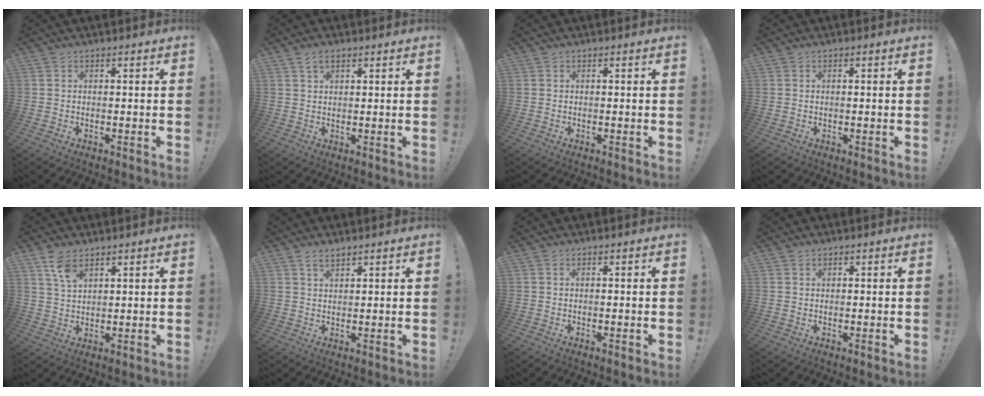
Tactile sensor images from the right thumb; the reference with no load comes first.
{"total": 3.2, "force": [1.9, 1.5, 2.1], "torque": [-0.031, -0.006, 0.033]}
{"total": 0.0}
{"total": 0.0}
{"total": 6.2, "force": [4.0, 2.8, 3.7], "torque": [-0.062, -0.021, 0.073]}
{"total": 2.6, "force": [2.1, 0.8, 1.3], "torque": [-0.017, -0.012, 0.035]}
{"total": 0.0}
{"total": 0.8, "force": [0.6, 0.5, 0.1], "torque": [0.002, -0.001, 0.011]}